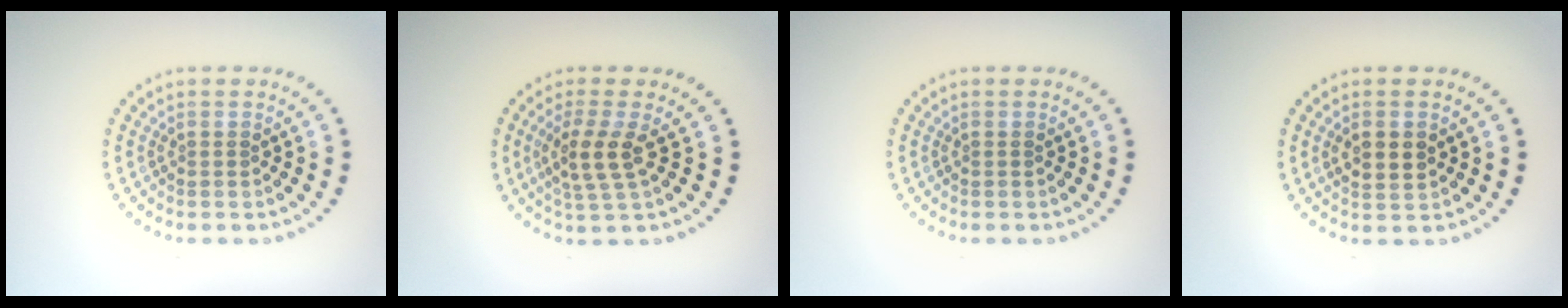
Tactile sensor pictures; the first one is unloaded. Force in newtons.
{"total": 3.2, "press": 2.9, "slide": 1.5}
{"total": 0.0}
{"total": 2.9, "press": 2.9, "slide": 0.3}